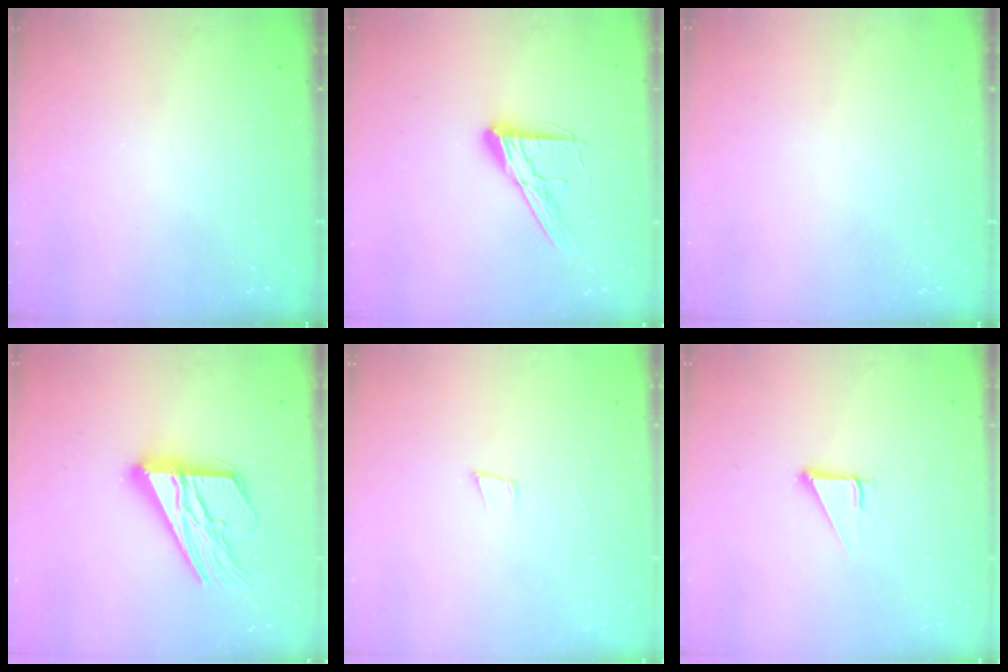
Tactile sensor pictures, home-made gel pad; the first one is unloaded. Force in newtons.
{"total": 12.3, "press": 12.3, "slide": 1.0}
{"total": 0.0}
{"total": 20.0, "press": 20.0, "slide": 1.8}
{"total": 3.7, "press": 2.5, "slide": 2.6}
{"total": 3.0, "press": 3.0, "slide": 0.1}